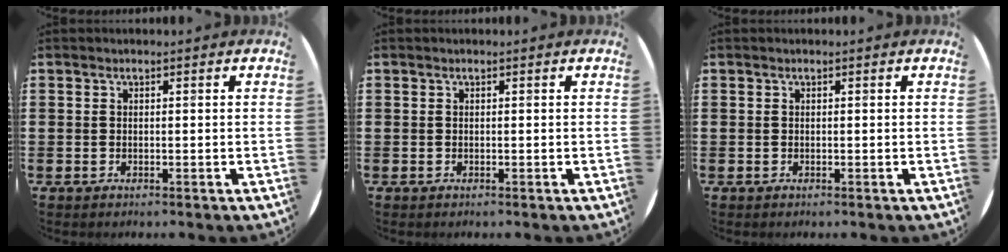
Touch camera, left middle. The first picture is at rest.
{"total": 0.0}
{"total": 0.0}